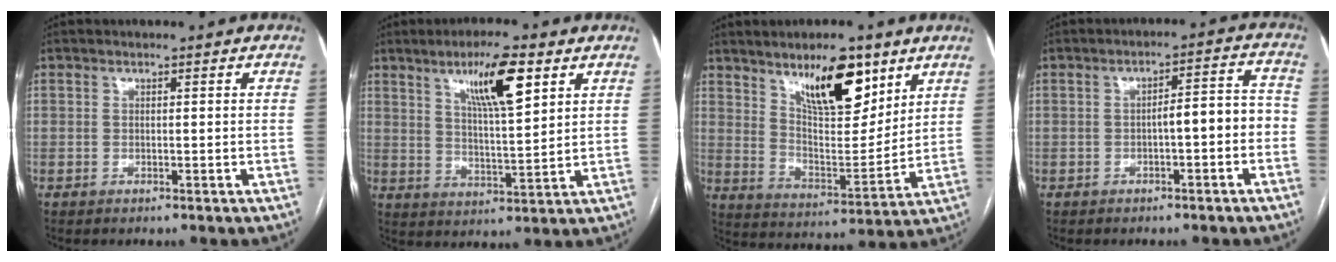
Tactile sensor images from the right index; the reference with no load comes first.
{"total": 10.4, "force": [5.4, 1.5, 8.7], "torque": [-0.152, 0.002, 0.092]}
{"total": 13.9, "force": [8.5, 4.4, 10.0], "torque": [-0.160, -0.002, 0.152]}
{"total": 5.5, "force": [-1.5, 1.4, 5.1], "torque": [-0.068, 0.032, -0.019]}